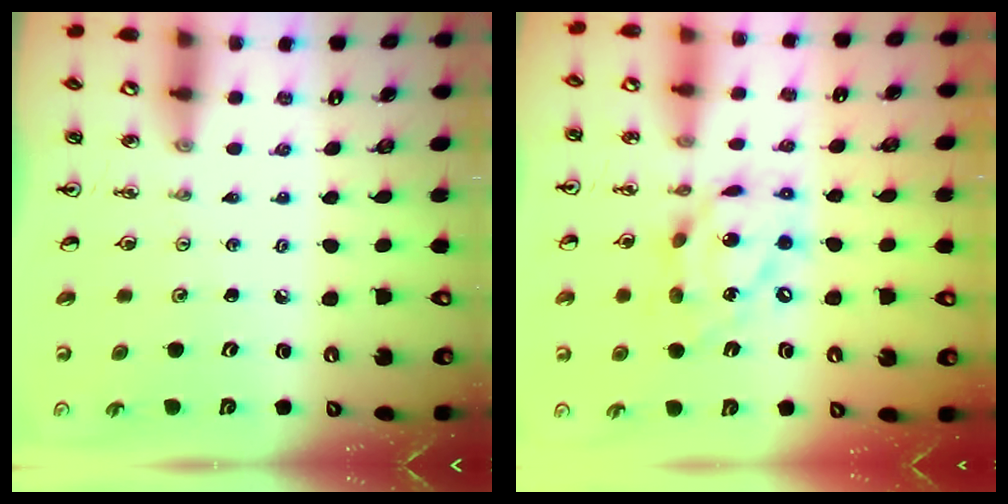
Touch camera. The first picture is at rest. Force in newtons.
{"total": 14.5, "press": 14.4, "slide": 1.1}